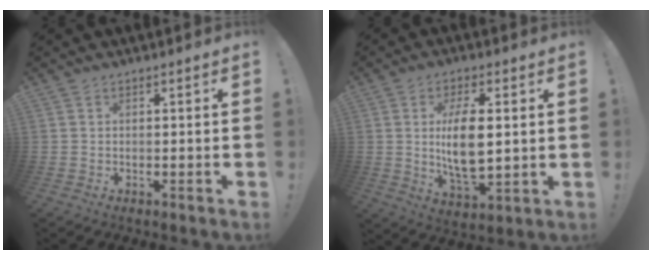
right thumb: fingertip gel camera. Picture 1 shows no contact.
{"total": 10.7, "force": [0.7, 4.9, 9.4], "torque": [-0.173, -0.005, 0.007]}